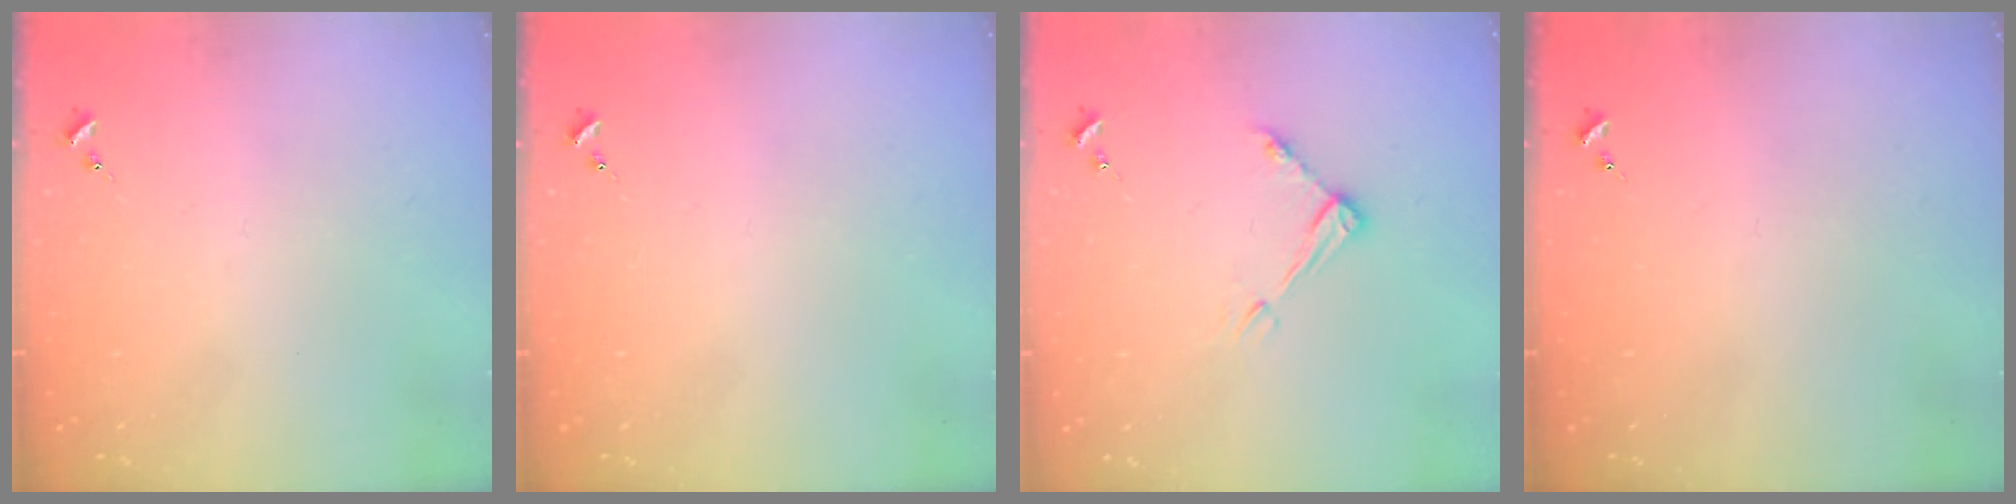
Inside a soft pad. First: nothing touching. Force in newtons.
{"total": 0.0}
{"total": 6.5, "press": 6.4, "slide": 0.5}
{"total": 0.0}